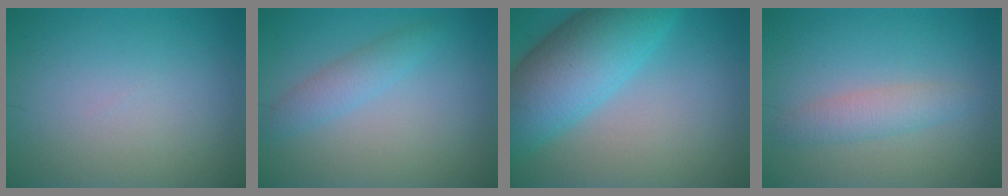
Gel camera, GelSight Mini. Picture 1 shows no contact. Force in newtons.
{"total": 2.2, "press": 2.2, "slide": 0.1}
{"total": 9.6, "press": 9.6, "slide": 0.3}
{"total": 2.5, "press": 2.5, "slide": 0.2}